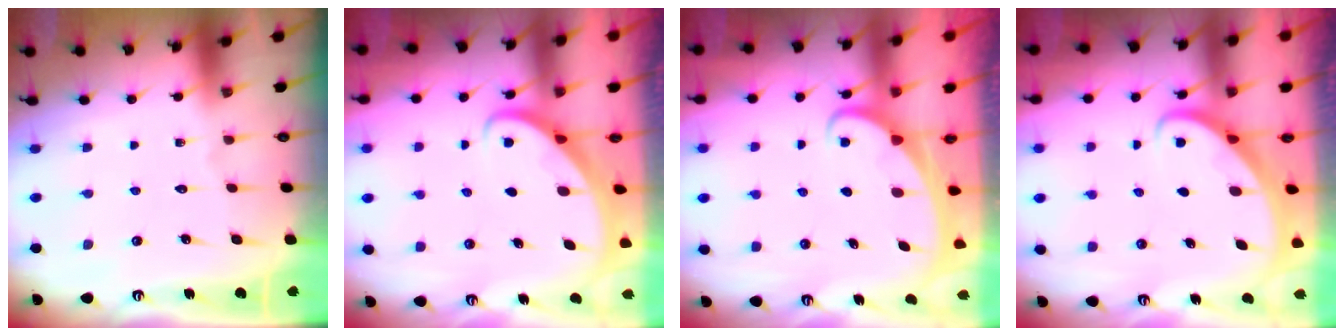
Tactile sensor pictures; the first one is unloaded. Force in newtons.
{"total": 2.6, "press": 2.6, "slide": 0.3}
{"total": 1.8, "press": 1.8, "slide": 0.2}
{"total": 2.6, "press": 2.6, "slide": 0.3}